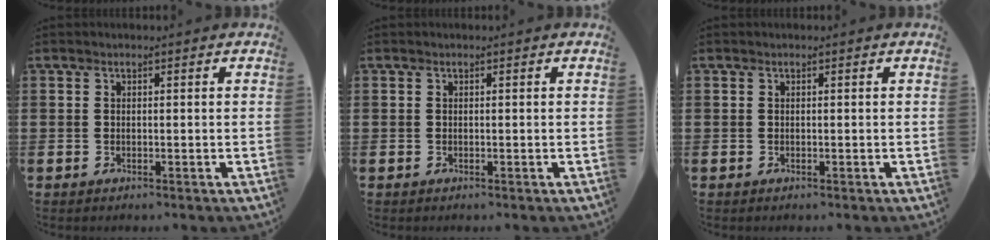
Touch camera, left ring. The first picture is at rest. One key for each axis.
{"total": 0.0}
{"total": 0.0}